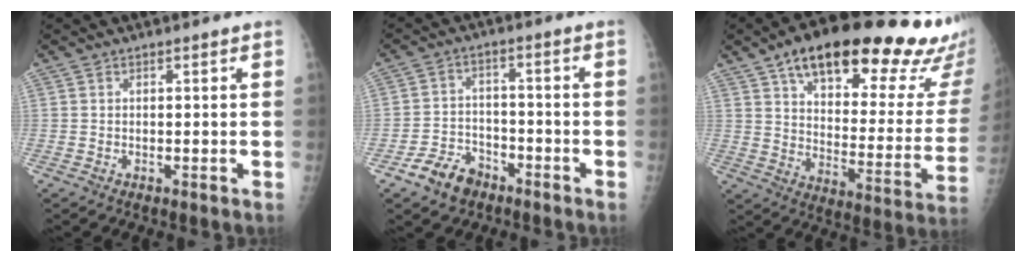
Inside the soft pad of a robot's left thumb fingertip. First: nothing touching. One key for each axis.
{"total": 7.0, "fx": -4.6, "fy": 4.7, "fz": 2.5, "tx": -0.029, "ty": 0.028, "tz": -0.080}
{"total": 31.9, "fx": 20.6, "fy": 11.8, "fz": 21.3, "tx": -0.269, "ty": -0.045, "tz": 0.284}